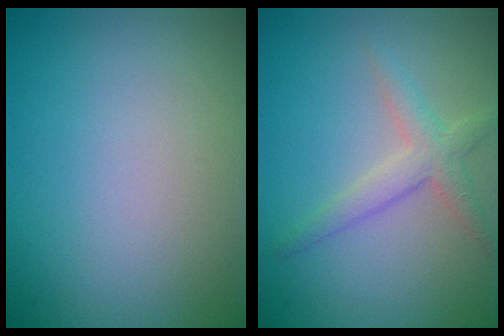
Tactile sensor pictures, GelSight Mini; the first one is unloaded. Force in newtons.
{"total": 2.5, "press": 2.5, "slide": 0.2}